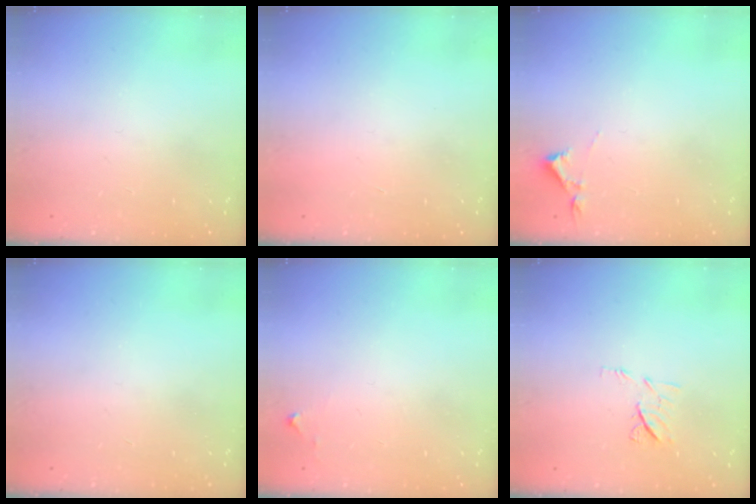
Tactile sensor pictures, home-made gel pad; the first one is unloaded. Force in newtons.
{"total": 1.5, "press": 1.5, "slide": 0.1}
{"total": 2.9, "press": 2.9, "slide": 0.5}
{"total": 0.0}
{"total": 5.0, "press": 5.0, "slide": 0.7}
{"total": 7.2, "press": 7.0, "slide": 1.4}